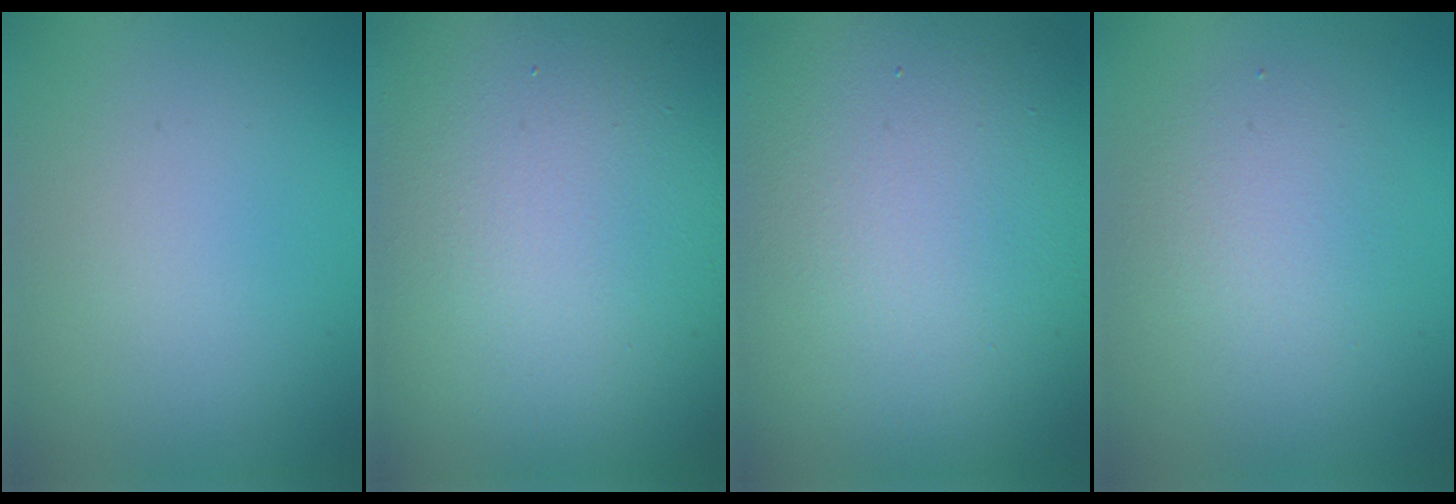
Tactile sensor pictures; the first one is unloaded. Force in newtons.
{"total": 24.8, "press": 24.8, "slide": 1.1}
{"total": 17.9, "press": 17.9, "slide": 1.1}
{"total": 2.9, "press": 2.9, "slide": 0.2}